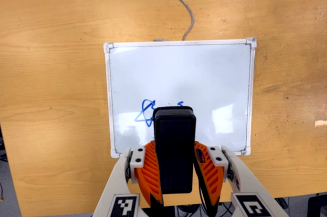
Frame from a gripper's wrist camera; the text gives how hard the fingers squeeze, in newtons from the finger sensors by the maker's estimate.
{"total": 6.8, "left": 6.2, "right": 7.4}